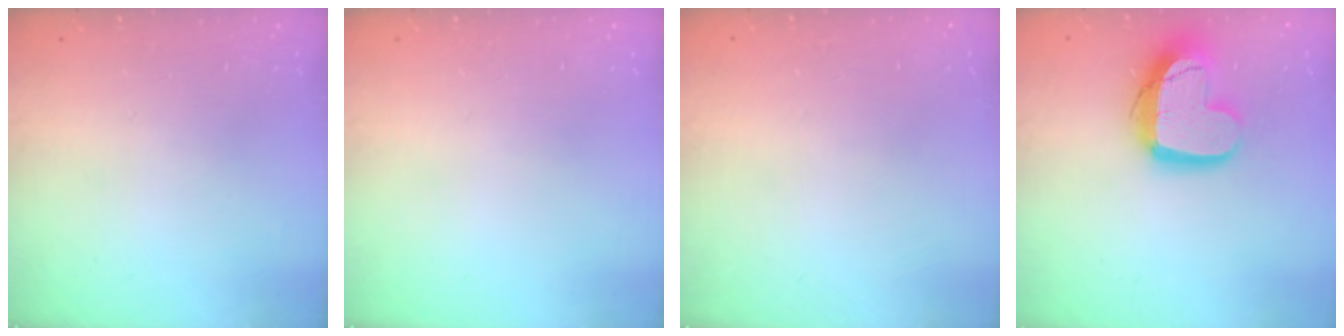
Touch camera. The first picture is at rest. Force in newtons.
{"total": 0.0}
{"total": 0.0}
{"total": 16.0, "press": 15.9, "slide": 1.5}